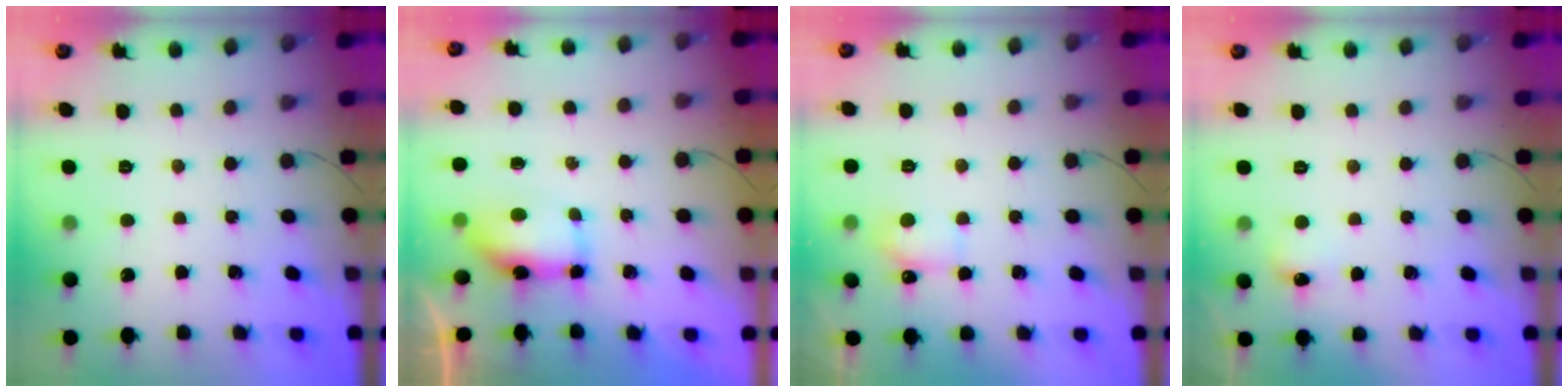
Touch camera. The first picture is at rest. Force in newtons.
{"total": 12.1, "press": 8.2, "slide": 8.9}
{"total": 5.0, "press": 4.9, "slide": 1.2}
{"total": 5.1, "press": 5.0, "slide": 1.3}